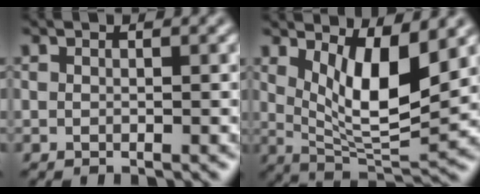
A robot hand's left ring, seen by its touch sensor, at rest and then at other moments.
{"total": 7.1, "force": [2.6, 2.3, 6.2], "torque": [-0.111, -0.021, 0.051]}